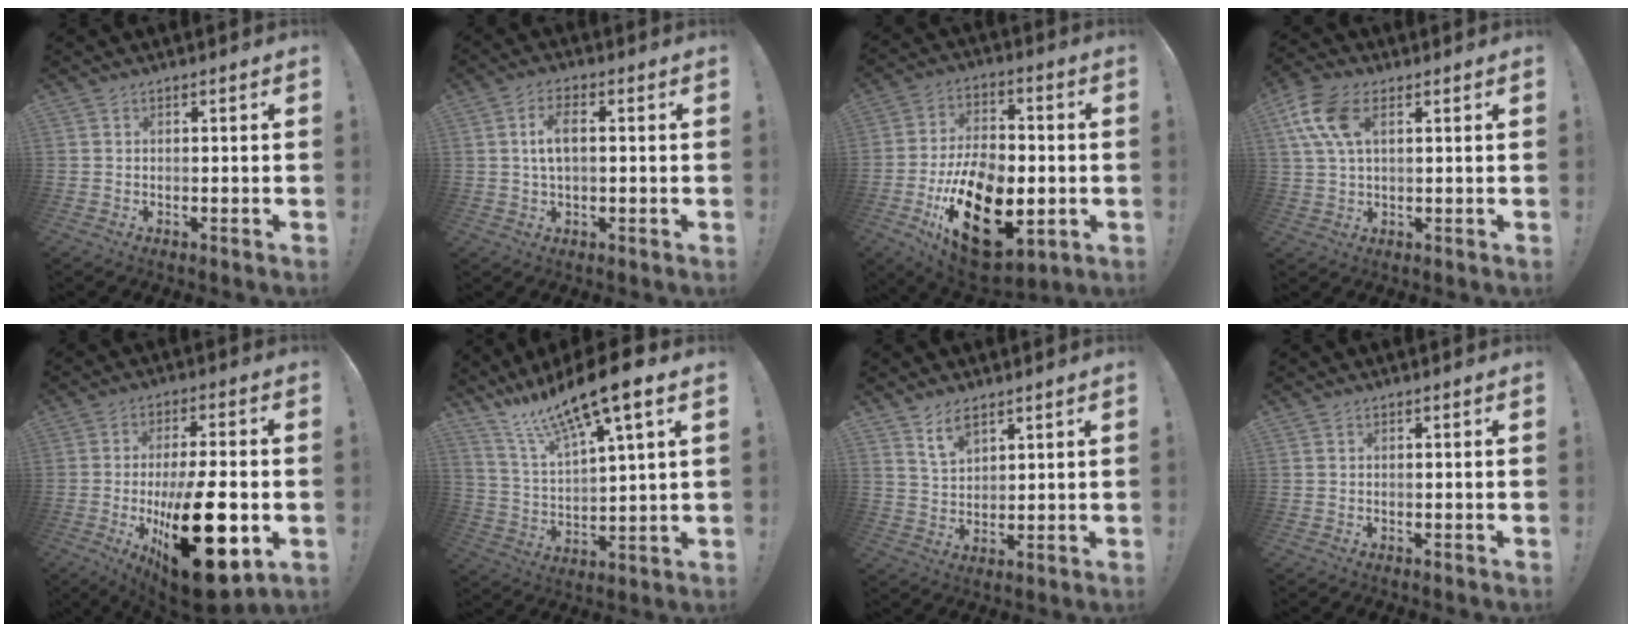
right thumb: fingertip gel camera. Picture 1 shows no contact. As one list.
[{"total": 6.5, "force": [0.8, 3.2, 5.6], "torque": [-0.092, 0.002, 0.011]}, {"total": 24.9, "force": [-7.6, 15.0, 18.3], "torque": [-0.308, 0.045, -0.108]}, {"total": 11.3, "force": [4.1, 6.5, 8.3], "torque": [-0.169, -0.002, 0.080]}, {"total": 25.4, "force": [-5.4, 9.8, 22.8], "torque": [-0.360, 0.018, -0.070]}, {"total": 15.0, "force": [11.8, 2.5, 8.8], "torque": [-0.170, -0.081, 0.200]}, {"total": 7.7, "force": [5.9, 3.6, 3.4], "torque": [-0.052, -0.031, 0.111]}, {"total": 0.0}]